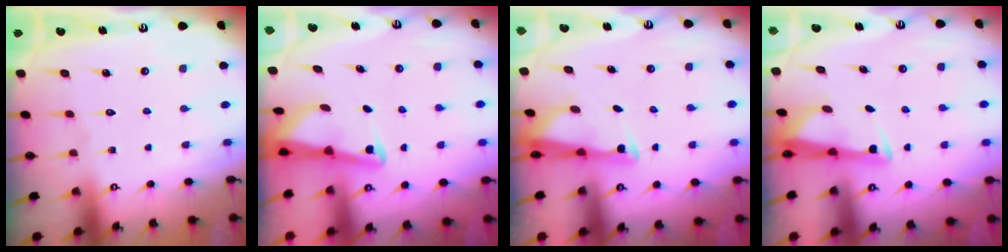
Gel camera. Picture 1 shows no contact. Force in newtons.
{"total": 3.2, "press": 3.2, "slide": 0.4}
{"total": 2.9, "press": 2.8, "slide": 0.7}
{"total": 3.2, "press": 3.1, "slide": 0.8}